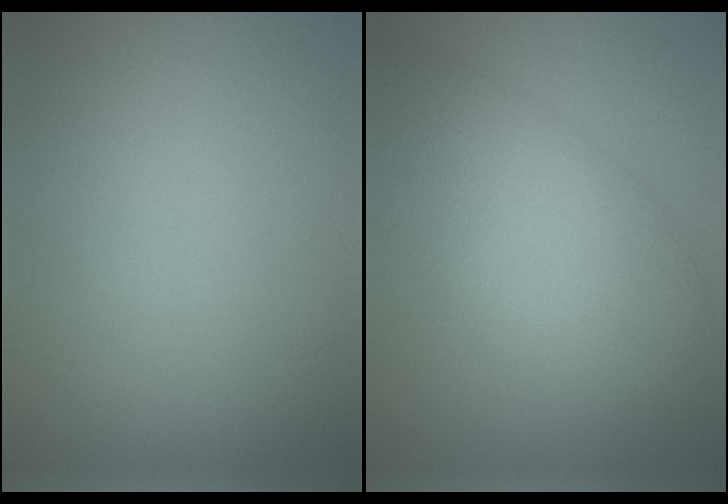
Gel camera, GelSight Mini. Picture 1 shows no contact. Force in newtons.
{"total": 7.9, "press": 7.9, "slide": 0.2}